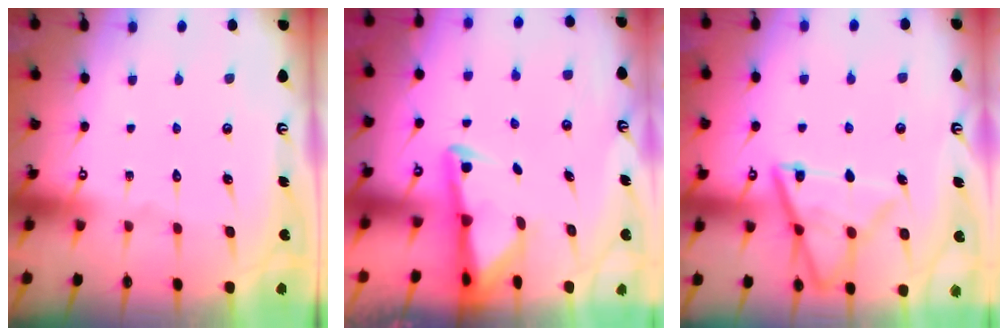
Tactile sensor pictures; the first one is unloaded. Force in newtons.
{"total": 2.8, "press": 2.7, "slide": 0.7}
{"total": 14.4, "press": 14.3, "slide": 1.5}